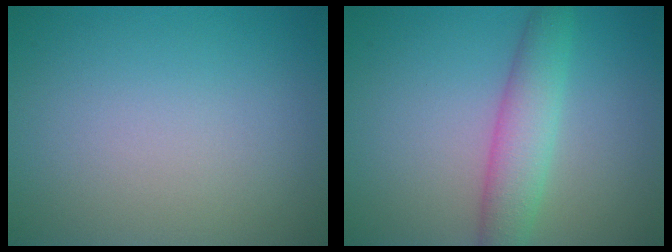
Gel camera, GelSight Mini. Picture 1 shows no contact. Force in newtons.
{"total": 4.1, "press": 4.1, "slide": 0.1}